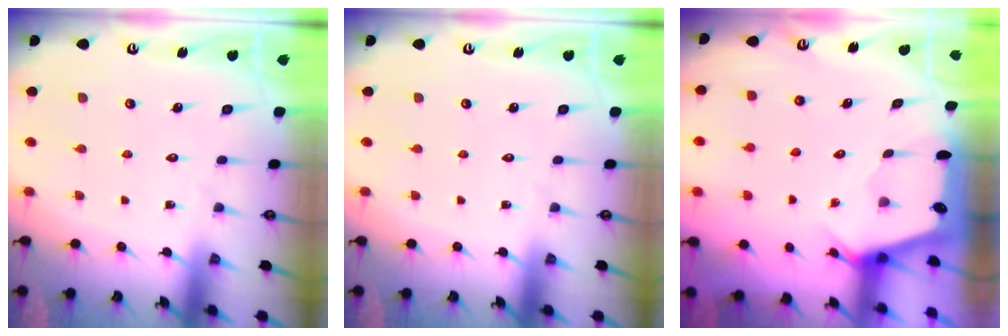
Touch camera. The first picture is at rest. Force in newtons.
{"total": 0.0}
{"total": 2.5, "press": 2.4, "slide": 0.3}